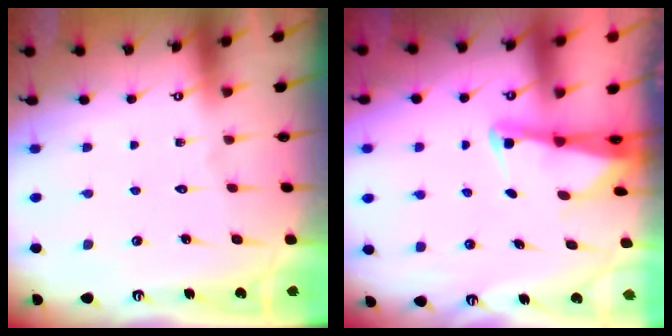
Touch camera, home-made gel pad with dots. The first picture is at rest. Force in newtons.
{"total": 2.5, "press": 2.4, "slide": 0.3}